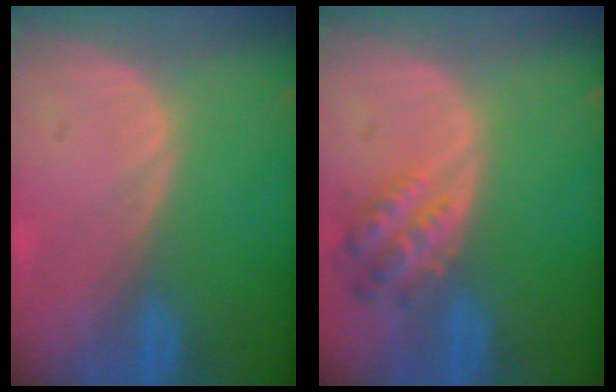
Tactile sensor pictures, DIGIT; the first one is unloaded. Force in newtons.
{"total": 5.6, "press": 5.1, "slide": 2.2}